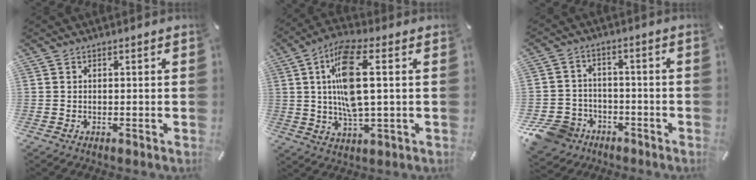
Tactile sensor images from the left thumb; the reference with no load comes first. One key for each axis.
{"total": 12.6, "fx": 1.6, "fy": 4.0, "fz": 11.8, "tx": -0.235, "ty": -0.006, "tz": 0.023}
{"total": 9.9, "fx": -5.7, "fy": 7.7, "fz": 2.7, "tx": -0.072, "ty": 0.043, "tz": -0.103}